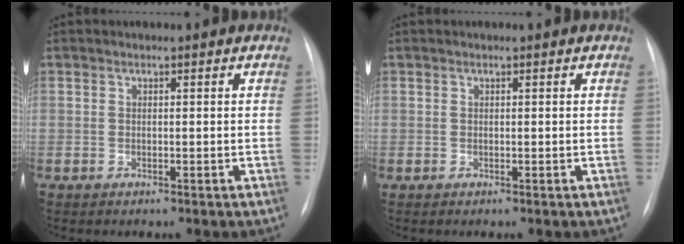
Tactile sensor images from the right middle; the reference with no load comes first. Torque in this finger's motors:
{"motor_torque": [-0.47, -0.18, 0.10, 0.03]}